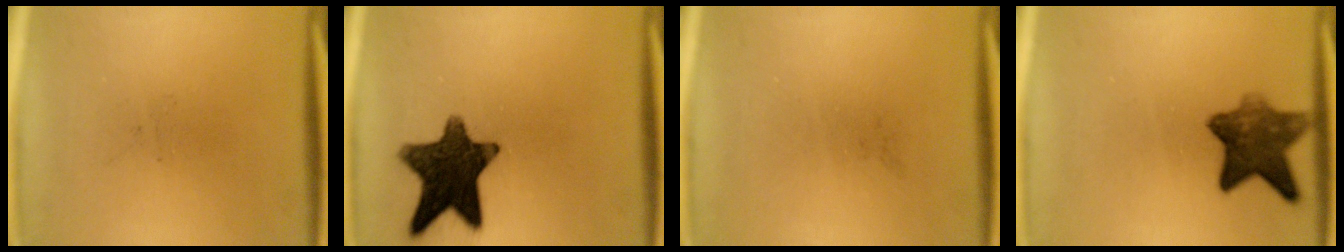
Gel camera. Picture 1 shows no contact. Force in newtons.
{"total": 13.3}
{"total": 0.0}
{"total": 8.2}